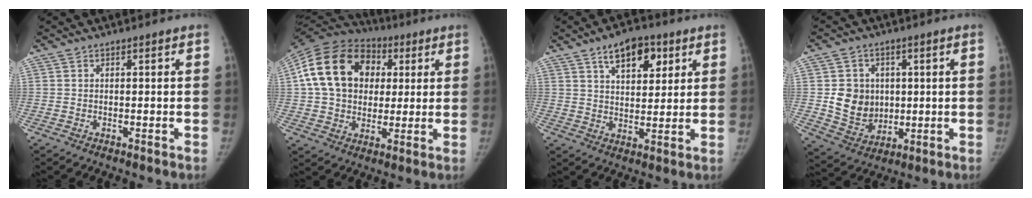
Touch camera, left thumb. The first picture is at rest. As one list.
[{"total": 20.8, "force": [3.9, 16.1, 12.6], "torque": [-0.227, 0.022, 0.065]}, {"total": 10.0, "force": [5.2, 5.4, 6.6], "torque": [-0.070, -0.022, 0.081]}, {"total": 10.0, "force": [0.9, 8.8, 4.7], "torque": [-0.040, -0.008, 0.034]}]